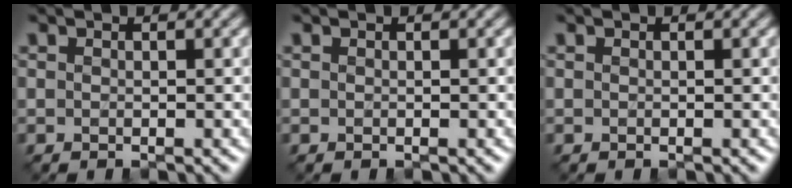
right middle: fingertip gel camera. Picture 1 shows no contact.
{"total": 0.0}
{"total": 0.0}